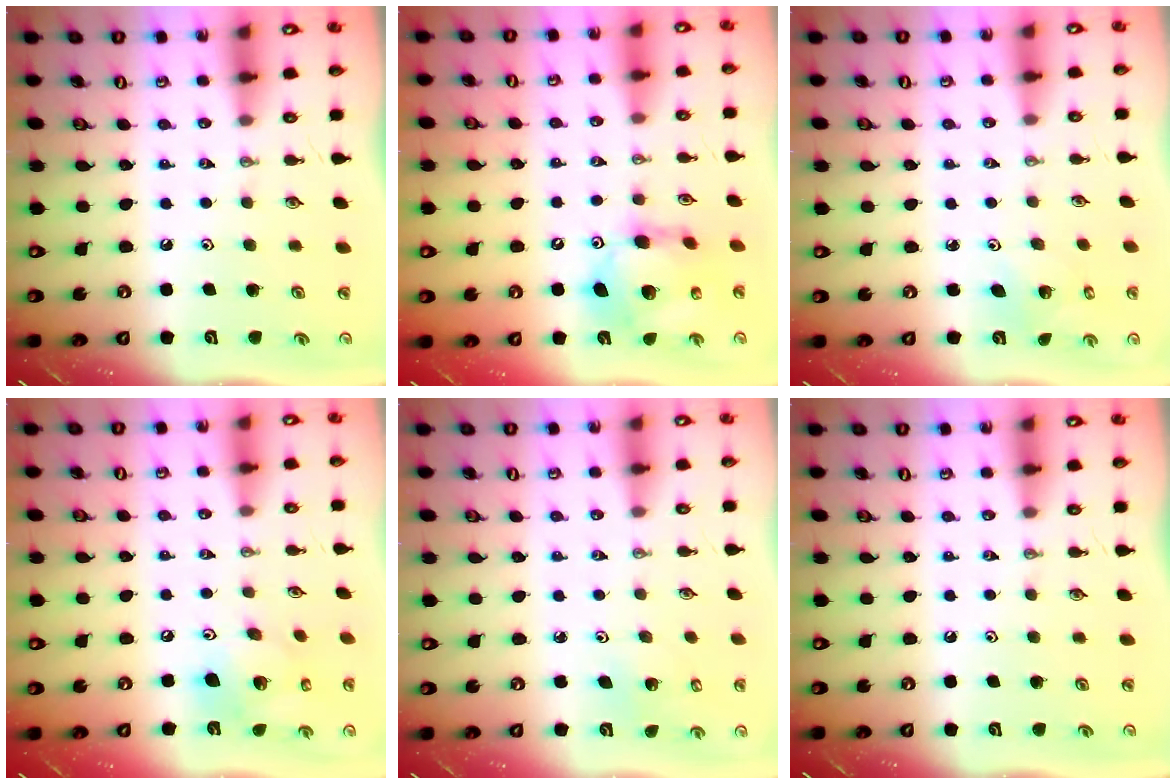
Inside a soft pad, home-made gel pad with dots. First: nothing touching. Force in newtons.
{"total": 13.6, "press": 13.5, "slide": 1.5}
{"total": 3.6, "press": 3.6, "slide": 0.4}
{"total": 15.3, "press": 15.1, "slide": 2.1}
{"total": 2.6, "press": 2.6, "slide": 0.2}
{"total": 0.0}